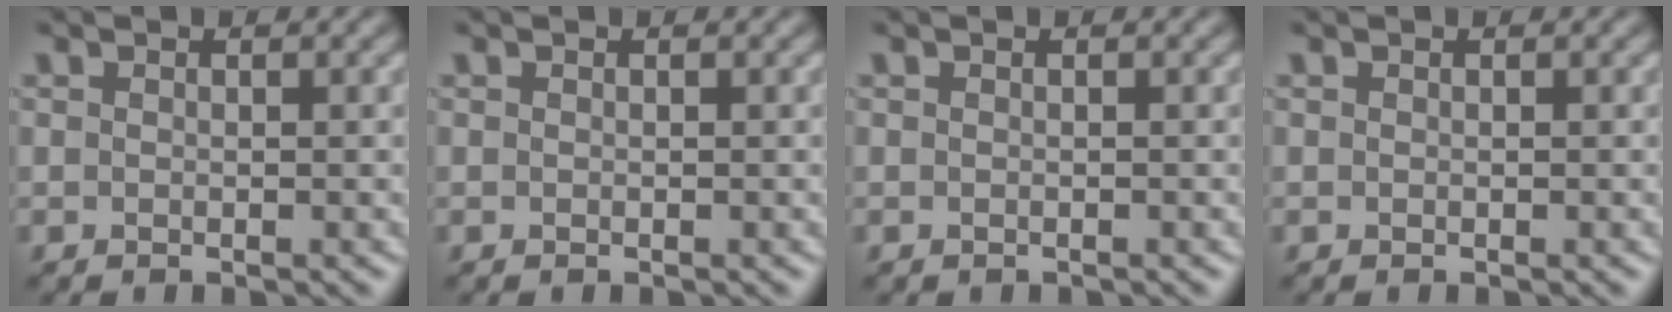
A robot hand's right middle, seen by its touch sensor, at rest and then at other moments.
{"total": 0.0}
{"total": 0.0}
{"total": 0.0}